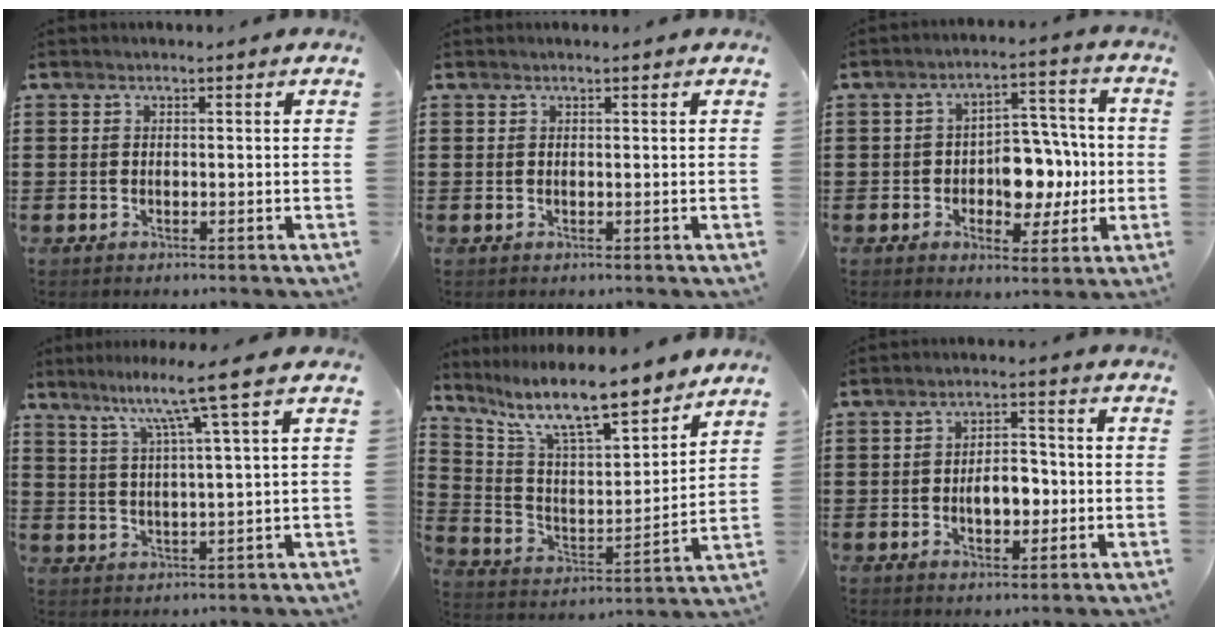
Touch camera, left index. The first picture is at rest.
{"total": 0.0}
{"total": 8.1, "force": [-1.0, 5.7, 5.6], "torque": [-0.087, 0.012, -0.020]}
{"total": 7.6, "force": [4.7, -1.0, 5.9], "torque": [-0.122, -0.015, 0.073]}
{"total": 11.5, "force": [9.6, 2.2, 6.0], "torque": [-0.147, -0.057, 0.164]}
{"total": 5.5, "force": [-1.1, 2.9, 4.5], "torque": [-0.068, 0.003, -0.026]}